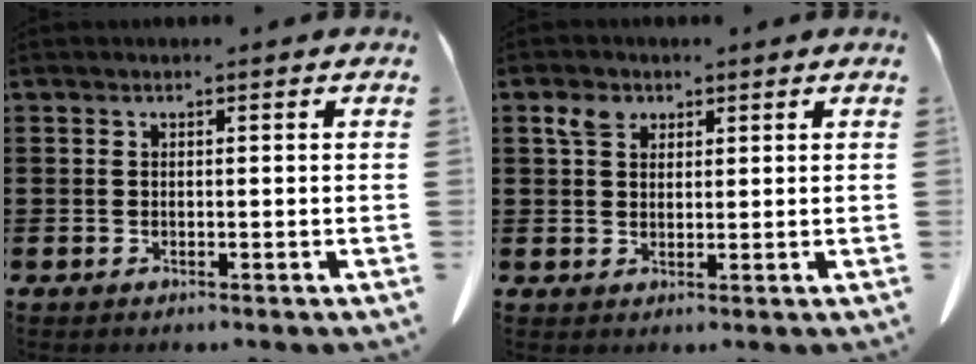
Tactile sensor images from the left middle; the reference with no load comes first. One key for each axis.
{"total": 3.0, "fx": 1.8, "fy": 2.0, "fz": 1.2, "tx": -0.032, "ty": 0.006, "tz": 0.033}